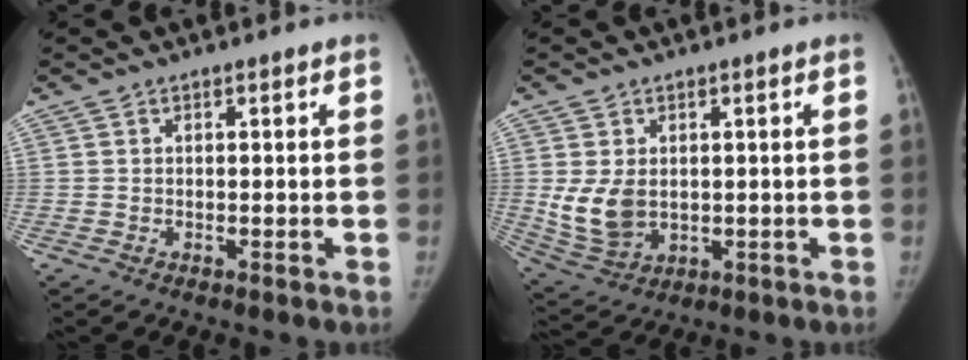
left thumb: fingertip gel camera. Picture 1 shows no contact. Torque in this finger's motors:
{"motor_torque": [-0.56, 0.69, 0.64, -0.37, 0.24]}